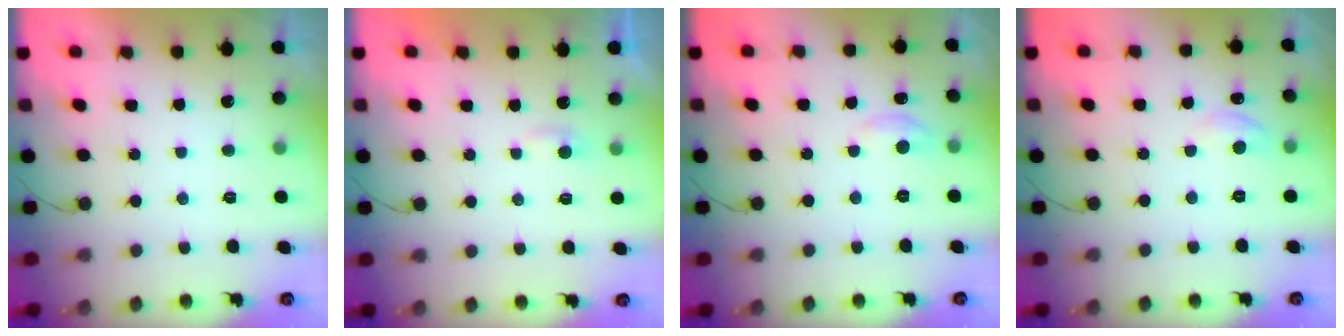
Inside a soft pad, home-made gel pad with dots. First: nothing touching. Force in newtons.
{"total": 2.3, "press": 2.3, "slide": 0.2}
{"total": 3.8, "press": 3.7, "slide": 0.5}
{"total": 6.6, "press": 6.6, "slide": 0.8}